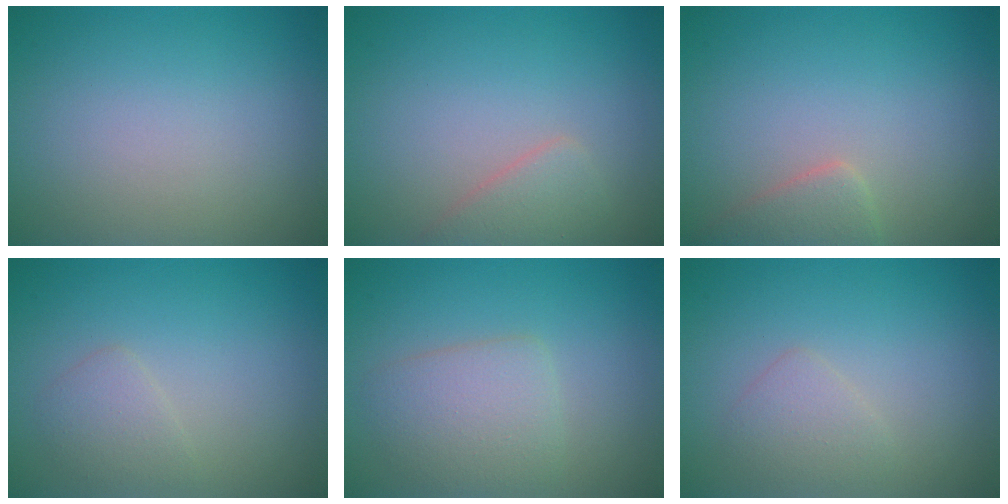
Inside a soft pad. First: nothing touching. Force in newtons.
{"total": 2.0, "press": 2.0, "slide": 0.1}
{"total": 2.2, "press": 2.2, "slide": 0.2}
{"total": 1.6, "press": 1.6, "slide": 0.1}
{"total": 3.3, "press": 3.3, "slide": 0.2}
{"total": 1.6, "press": 1.6, "slide": 0.0}